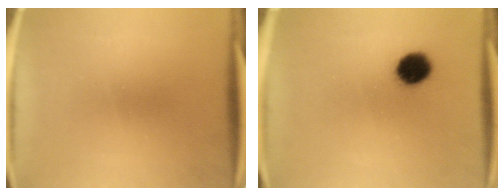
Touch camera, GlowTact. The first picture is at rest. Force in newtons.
{"total": 7.2}